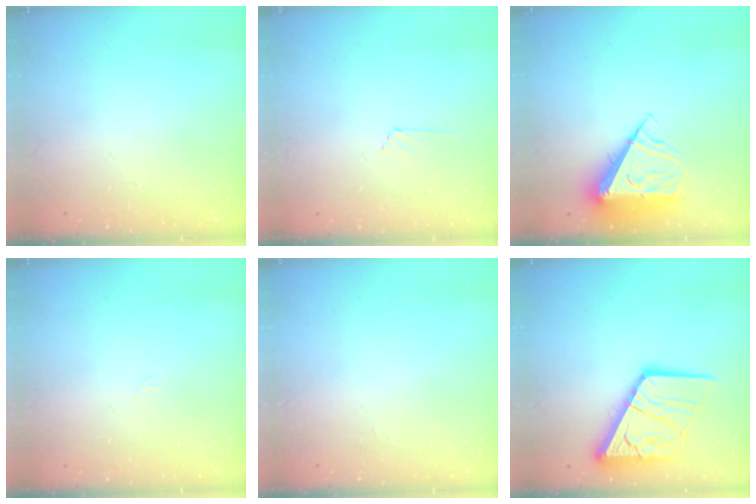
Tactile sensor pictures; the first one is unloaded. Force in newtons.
{"total": 1.8, "press": 1.8, "slide": 0.3}
{"total": 10.5, "press": 10.4, "slide": 1.4}
{"total": 2.8, "press": 2.8, "slide": 0.5}
{"total": 1.6, "press": 1.6, "slide": 0.2}
{"total": 16.1, "press": 16.0, "slide": 1.6}